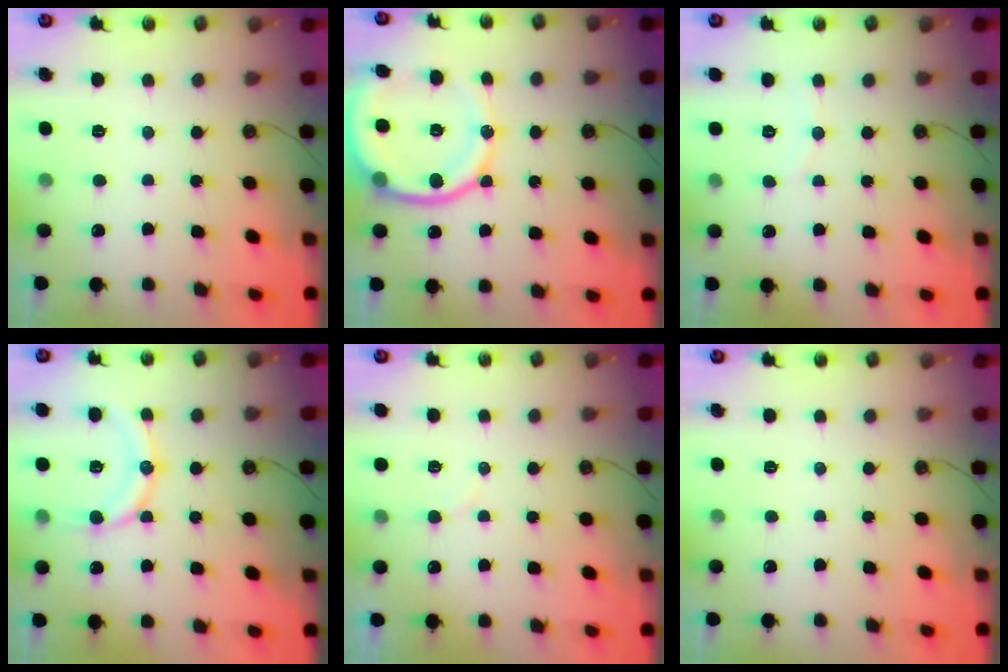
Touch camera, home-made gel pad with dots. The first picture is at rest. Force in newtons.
{"total": 15.2, "press": 15.1, "slide": 2.1}
{"total": 2.6, "press": 2.6, "slide": 0.3}
{"total": 13.3, "press": 13.1, "slide": 2.7}
{"total": 3.6, "press": 3.6, "slide": 0.3}
{"total": 0.0}